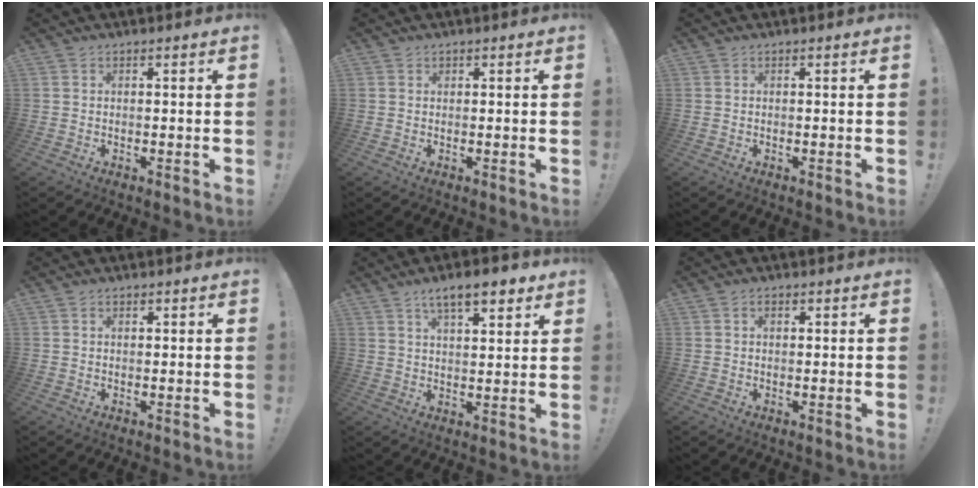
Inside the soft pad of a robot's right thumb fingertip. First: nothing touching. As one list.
[{"total": 0.6, "force": [0.4, 0.4, 0.0], "torque": [0.004, -0.001, 0.008]}, {"total": 0.0}, {"total": 0.9, "force": [0.6, 0.6, 0.3], "torque": [-0.003, 0.000, 0.010]}, {"total": 9.4, "force": [5.8, 3.4, 6.6], "torque": [-0.087, -0.028, 0.097]}, {"total": 1.5, "force": [0.7, 1.0, 0.9], "torque": [-0.016, 0.003, 0.011]}]